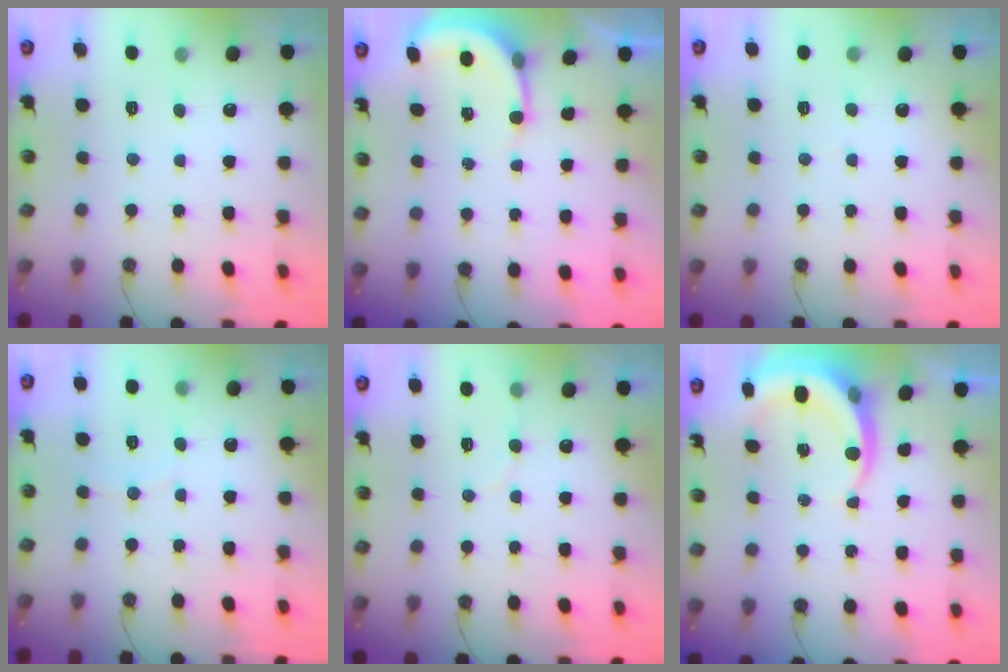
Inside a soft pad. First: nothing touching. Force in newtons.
{"total": 4.5, "press": 4.4, "slide": 0.6}
{"total": 3.5, "press": 3.5, "slide": 0.4}
{"total": 2.6, "press": 2.6, "slide": 0.3}
{"total": 4.1, "press": 3.8, "slide": 1.5}
{"total": 6.3, "press": 6.3, "slide": 0.2}